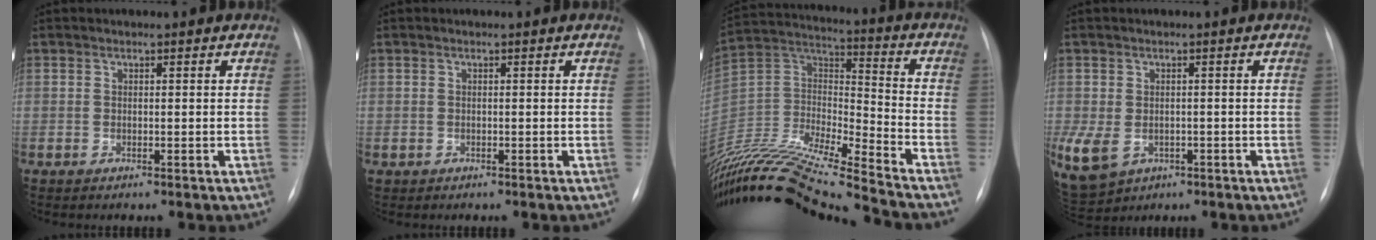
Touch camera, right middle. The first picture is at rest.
{"total": 0.0}
{"total": 23.1, "force": [-21.0, -0.7, 9.5], "torque": [-0.204, -0.012, -0.372]}
{"total": 18.1, "force": [-6.9, 14.2, 8.9], "torque": [-0.283, -0.025, -0.088]}